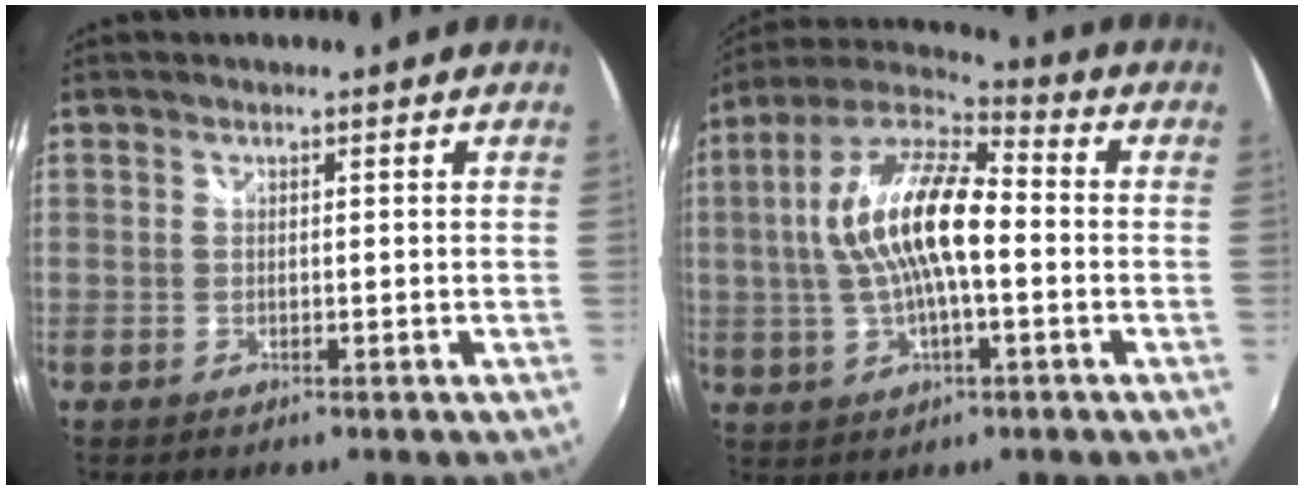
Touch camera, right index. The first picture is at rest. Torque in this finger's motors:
{"motor_torque": [1.50, -0.64, 1.05, 0.21]}